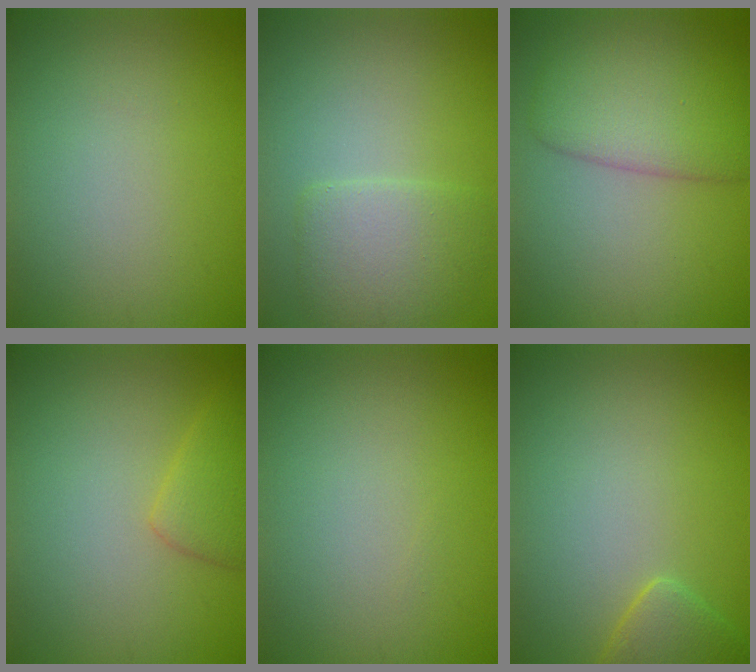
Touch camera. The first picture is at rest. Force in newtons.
{"total": 3.9, "press": 3.8, "slide": 0.2}
{"total": 5.7, "press": 5.7, "slide": 0.3}
{"total": 2.5, "press": 2.5, "slide": 0.0}
{"total": 0.0}
{"total": 2.6, "press": 2.6, "slide": 0.2}